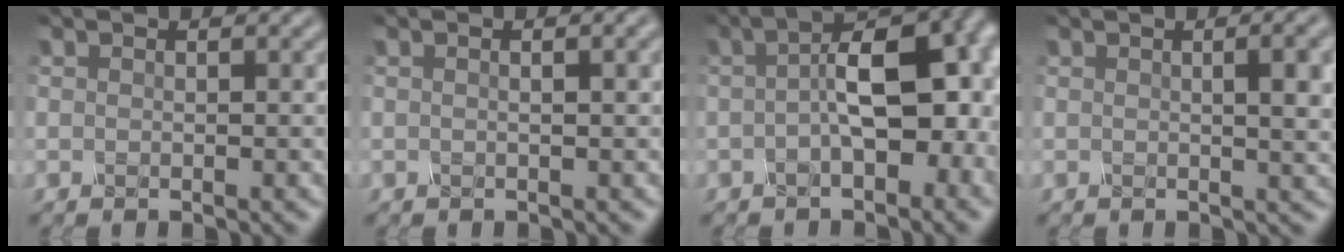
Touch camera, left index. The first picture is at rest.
{"total": 2.2, "force": [0.4, 0.7, 2.0], "torque": [-0.019, 0.005, -0.003]}
{"total": 9.8, "force": [0.0, 4.2, 8.9], "torque": [-0.123, 0.020, -0.007]}
{"total": 5.3, "force": [0.8, 1.8, 4.9], "torque": [-0.040, 0.014, 0.009]}